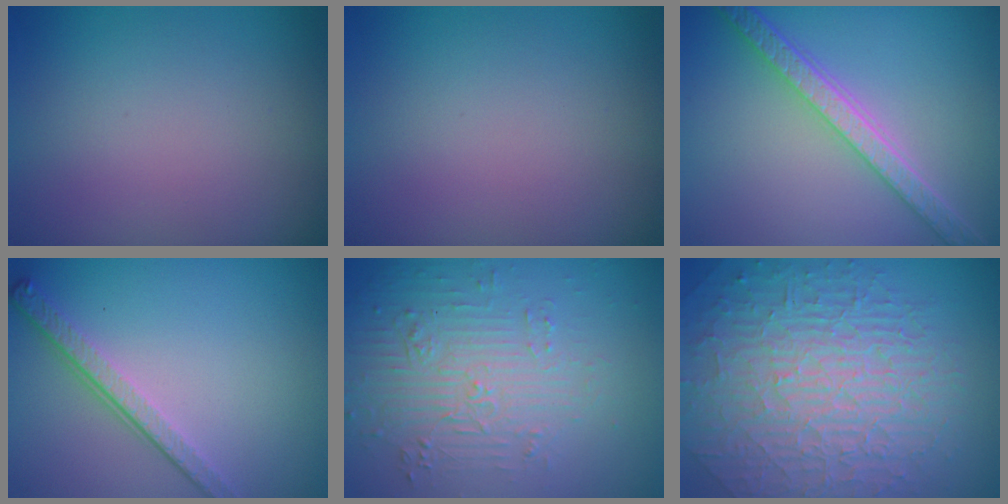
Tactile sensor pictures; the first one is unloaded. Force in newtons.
{"total": 0.0}
{"total": 5.4, "press": 4.3, "slide": 3.2}
{"total": 3.8, "press": 2.8, "slide": 2.6}
{"total": 4.6, "press": 3.2, "slide": 3.2}
{"total": 10.0, "press": 6.5, "slide": 7.7}